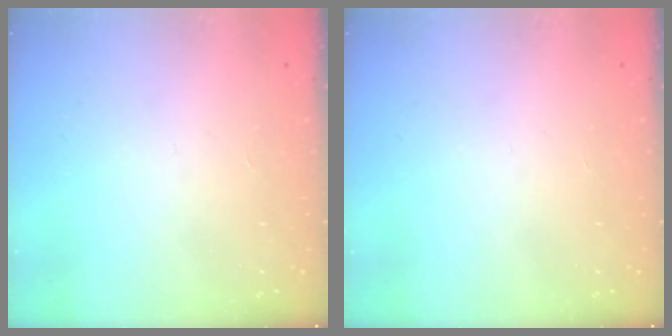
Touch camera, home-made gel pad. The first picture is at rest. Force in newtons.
{"total": 0.0}